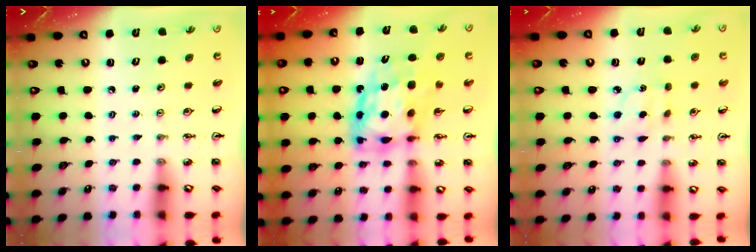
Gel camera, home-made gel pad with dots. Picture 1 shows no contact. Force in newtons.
{"total": 12.5, "press": 12.4, "slide": 1.3}
{"total": 3.9, "press": 3.9, "slide": 0.4}